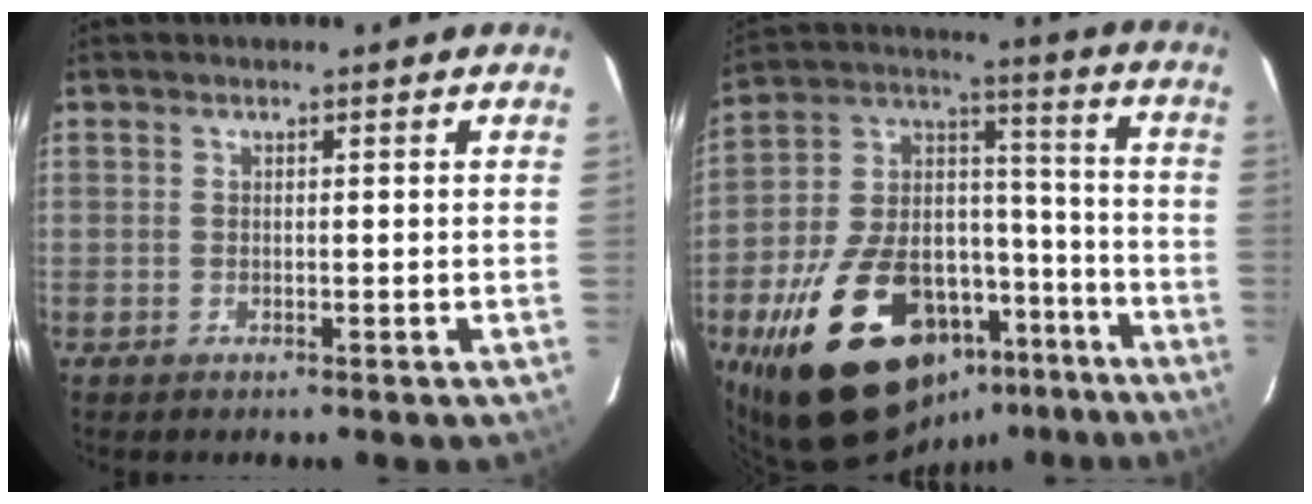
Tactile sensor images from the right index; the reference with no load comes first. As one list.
[{"total": 29.1, "force": [-17.2, 16.0, 17.2], "torque": [-0.331, 0.039, -0.244]}]